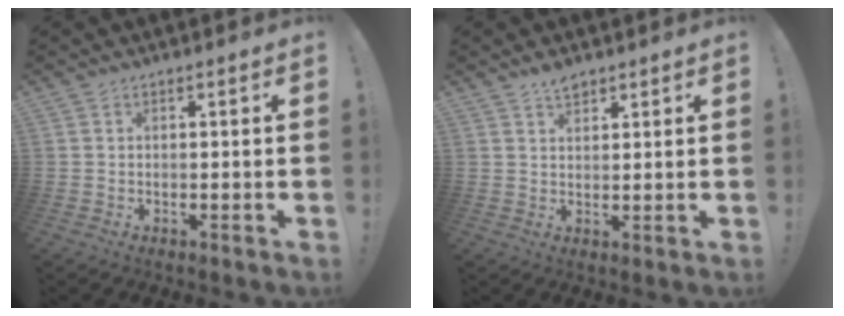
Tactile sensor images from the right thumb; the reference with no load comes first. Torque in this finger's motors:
{"motor_torque": [-0.27, -0.37, 0.17, -0.04, 0.00]}